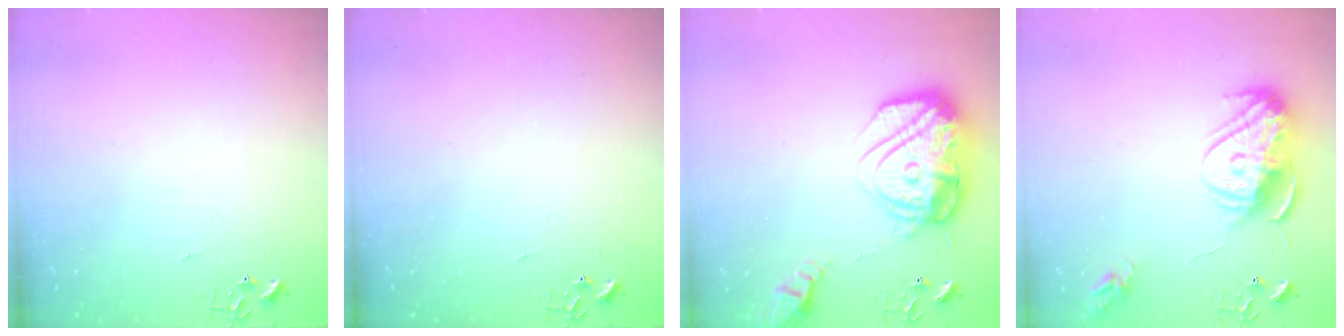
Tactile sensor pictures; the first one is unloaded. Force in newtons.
{"total": 0.0}
{"total": 22.9, "press": 22.7, "slide": 2.3}
{"total": 14.0, "press": 13.9, "slide": 1.2}